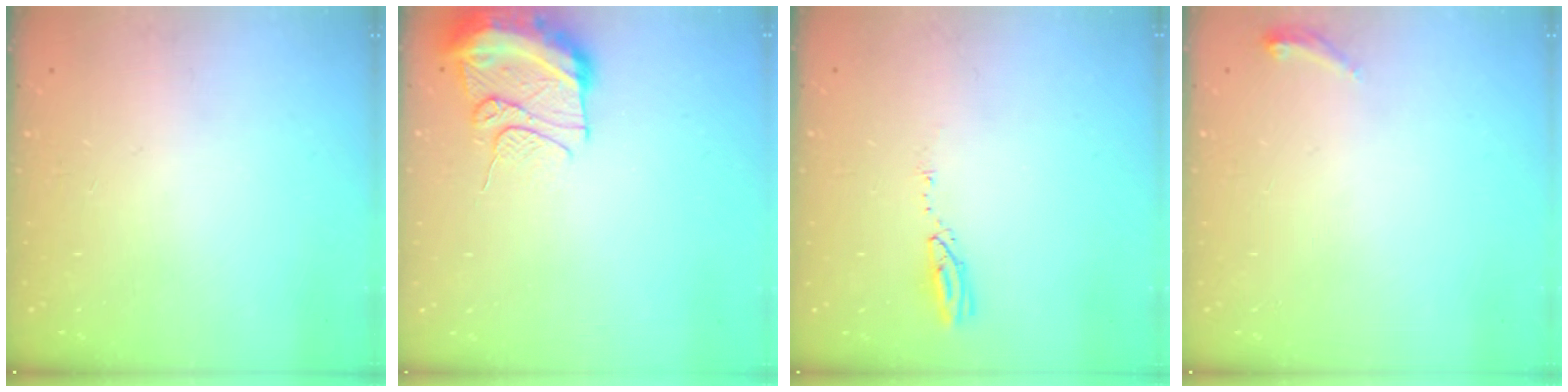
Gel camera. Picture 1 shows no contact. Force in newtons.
{"total": 12.8, "press": 12.6, "slide": 2.5}
{"total": 3.7, "press": 3.7, "slide": 0.2}
{"total": 12.0, "press": 4.7, "slide": 11.0}